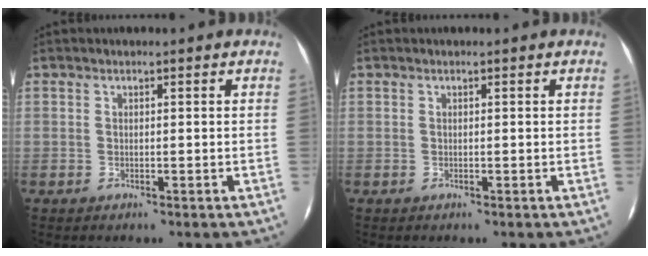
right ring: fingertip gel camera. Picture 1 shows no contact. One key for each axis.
{"total": 0.0}